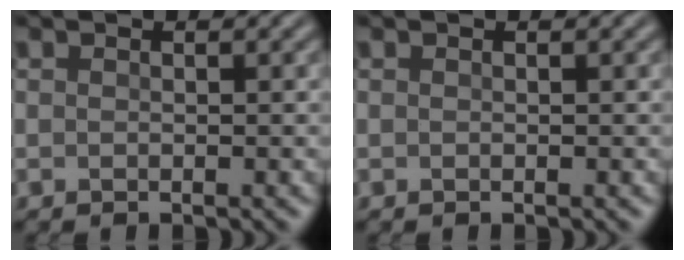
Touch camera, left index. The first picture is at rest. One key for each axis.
{"total": 0.0}